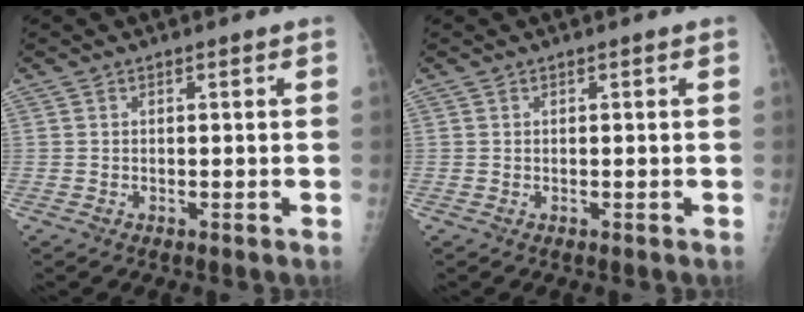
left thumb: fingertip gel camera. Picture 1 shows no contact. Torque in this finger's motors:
{"motor_torque": [0.00, 0.01, -0.03, -0.05, 0.00]}